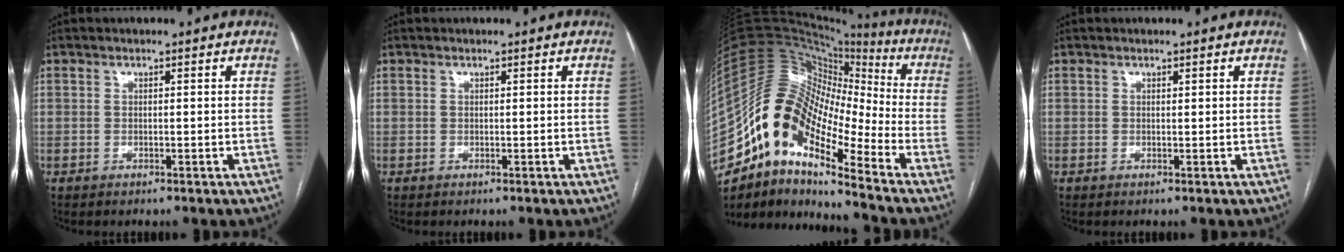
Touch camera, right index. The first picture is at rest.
{"total": 0.0}
{"total": 17.3, "force": [-10.5, 6.3, 12.2], "torque": [-0.214, 0.066, -0.188]}
{"total": 0.0}